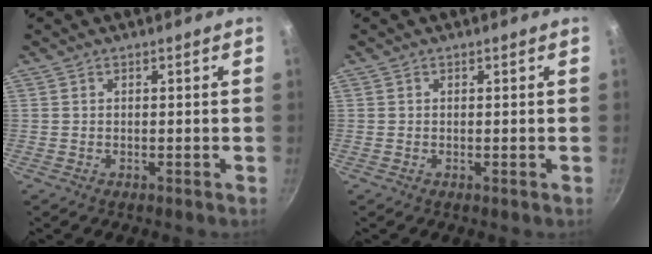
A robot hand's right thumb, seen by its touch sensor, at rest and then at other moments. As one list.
[{"total": 0.0}]